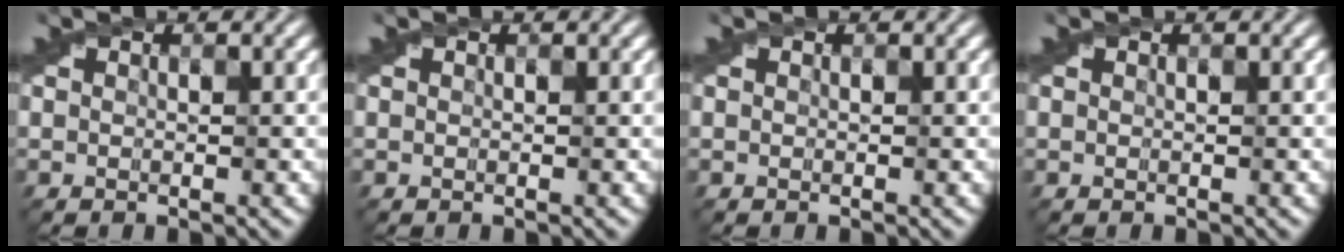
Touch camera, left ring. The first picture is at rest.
{"total": 0.0}
{"total": 0.0}
{"total": 0.0}